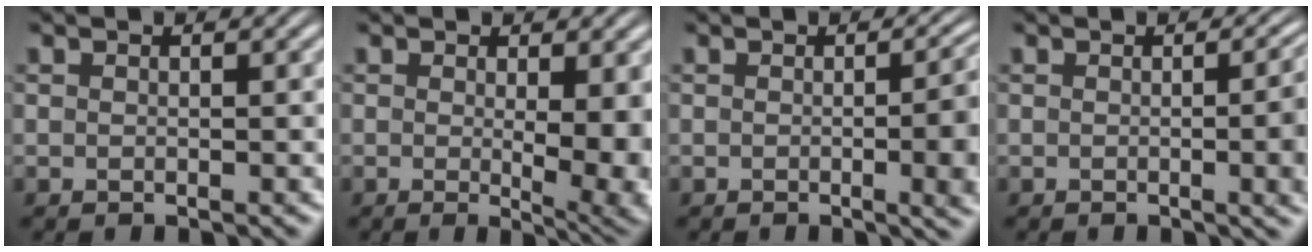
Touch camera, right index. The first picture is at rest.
{"total": 5.4, "force": [-0.6, 1.6, 5.1], "torque": [-0.066, -0.020, -0.005]}
{"total": 4.8, "force": [-0.6, 1.3, 4.6], "torque": [-0.039, 0.007, -0.016]}
{"total": 4.3, "force": [-0.2, 1.2, 4.1], "torque": [-0.030, 0.010, -0.012]}